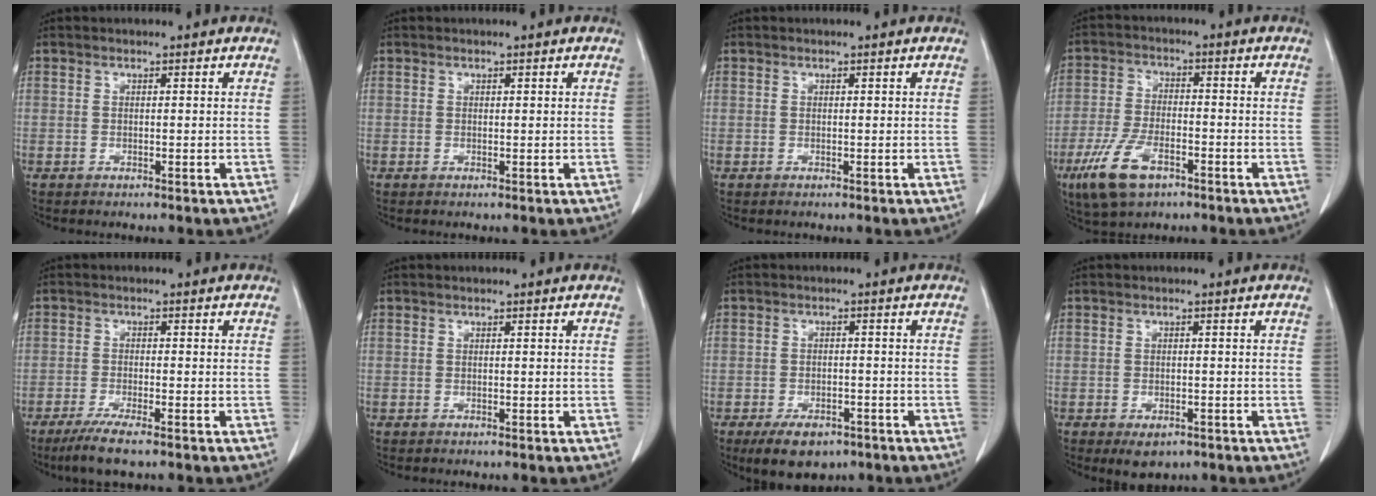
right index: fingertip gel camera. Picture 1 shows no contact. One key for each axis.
{"total": 0.0}
{"total": 0.0}
{"total": 9.2, "fx": -5.1, "fy": 4.0, "fz": 6.6, "tx": -0.146, "ty": -0.009, "tz": -0.090}
{"total": 5.5, "fx": -4.0, "fy": 0.3, "fz": 3.8, "tx": -0.074, "ty": -0.016, "tz": -0.069}
{"total": 0.0}
{"total": 6.7, "fx": -4.5, "fy": 3.5, "fz": 3.4, "tx": -0.057, "ty": -0.003, "tz": -0.066}
{"total": 3.6, "fx": -2.2, "fy": 2.0, "fz": 2.0, "tx": -0.027, "ty": -0.003, "tz": -0.021}